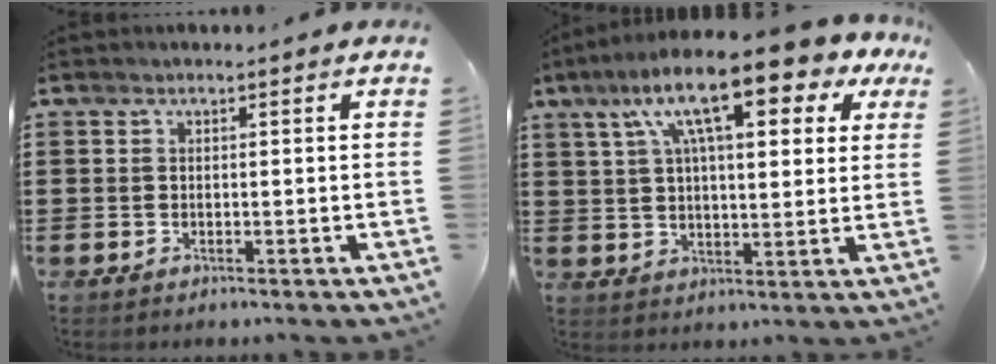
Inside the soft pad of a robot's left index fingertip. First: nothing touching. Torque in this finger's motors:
{"motor_torque": [2.14, 0.00, 1.05, 0.21]}